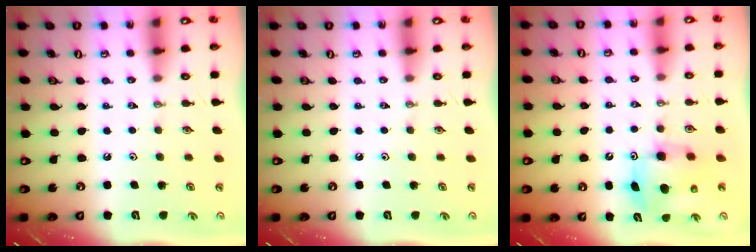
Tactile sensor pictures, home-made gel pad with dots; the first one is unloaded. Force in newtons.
{"total": 0.0}
{"total": 7.9, "press": 7.9, "slide": 0.2}